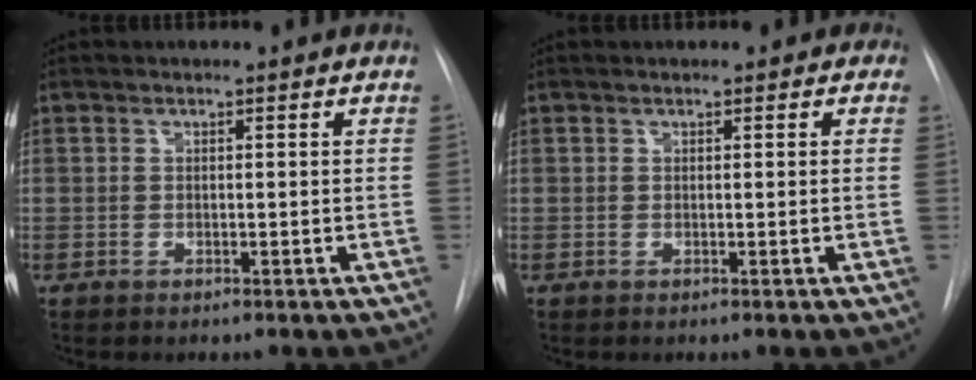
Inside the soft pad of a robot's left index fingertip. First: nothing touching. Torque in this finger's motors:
{"motor_torque": [0.57, -0.60, 0.07, -0.01]}